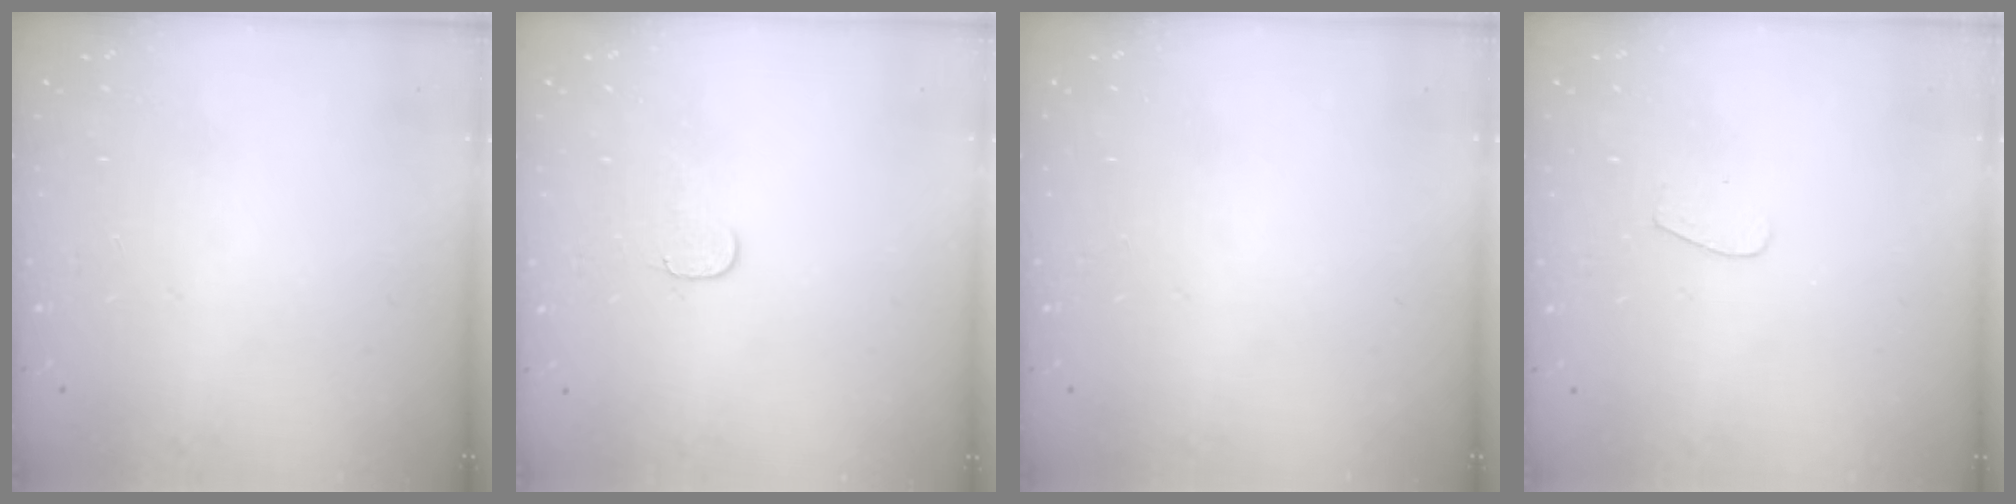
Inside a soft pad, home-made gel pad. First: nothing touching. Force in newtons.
{"total": 4.0, "press": 4.0, "slide": 0.5}
{"total": 0.0}
{"total": 4.0, "press": 4.0, "slide": 0.4}